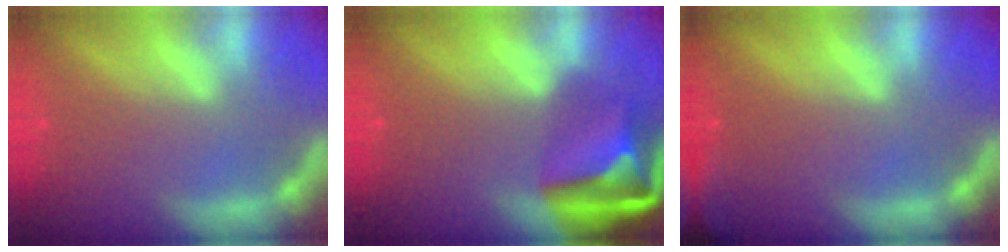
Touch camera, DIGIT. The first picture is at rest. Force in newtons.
{"total": 9.5}
{"total": 5.4}